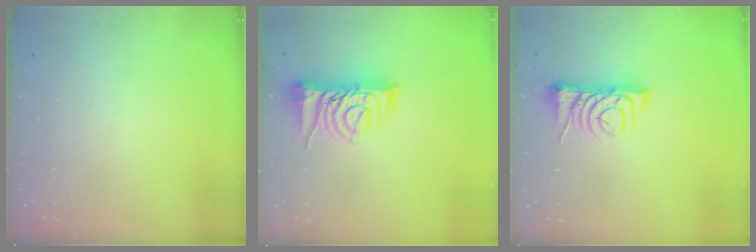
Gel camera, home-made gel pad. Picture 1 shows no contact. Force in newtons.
{"total": 9.9, "press": 9.8, "slide": 1.4}
{"total": 7.1, "press": 7.1, "slide": 1.0}